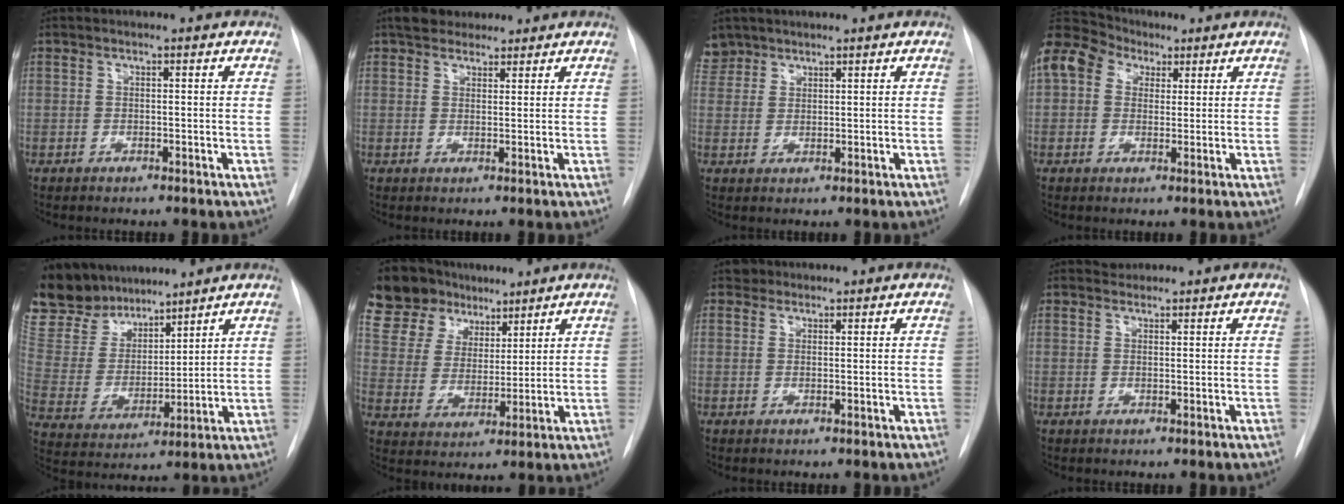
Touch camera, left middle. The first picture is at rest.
{"total": 5.0, "force": [4.1, 2.4, 1.6], "torque": [-0.021, 0.017, 0.069]}
{"total": 3.4, "force": [2.9, 1.8, -0.3], "torque": [0.009, 0.007, 0.057]}
{"total": 15.6, "force": [6.8, 11.8, 7.4], "torque": [-0.209, 0.086, 0.128]}
{"total": 13.7, "force": [12.5, 5.3, 2.3], "torque": [-0.057, 0.015, 0.253]}
{"total": 13.6, "force": [10.4, 7.9, 4.0], "torque": [-0.075, 0.042, 0.191]}
{"total": 1.5, "force": [1.1, 0.9, -0.2], "torque": [0.008, 0.005, 0.012]}
{"total": 1.2, "force": [1.1, 0.4, -0.3], "torque": [0.001, 0.002, 0.016]}